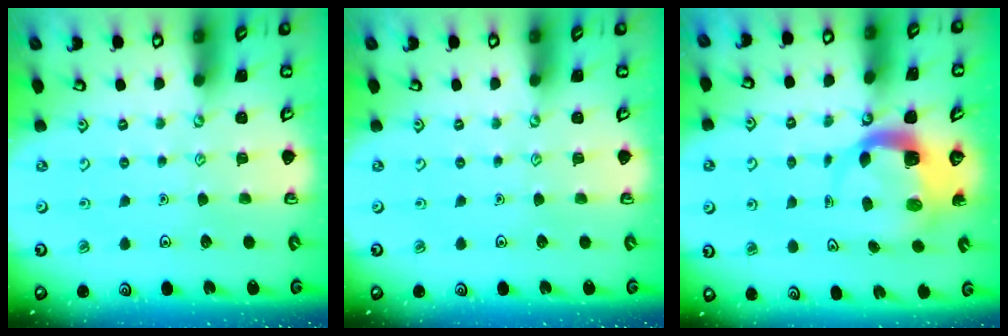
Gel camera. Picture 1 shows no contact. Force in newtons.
{"total": 0.0}
{"total": 4.5, "press": 4.5, "slide": 0.6}